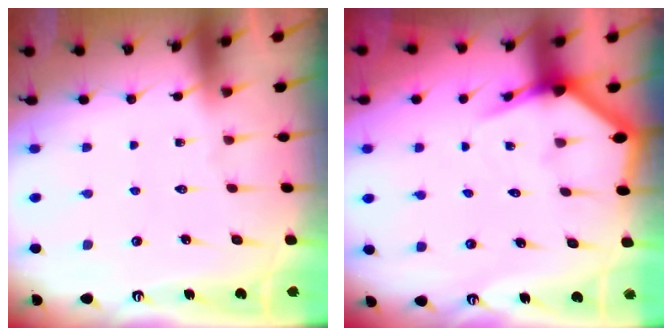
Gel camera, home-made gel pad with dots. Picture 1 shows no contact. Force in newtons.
{"total": 3.6, "press": 3.5, "slide": 0.5}